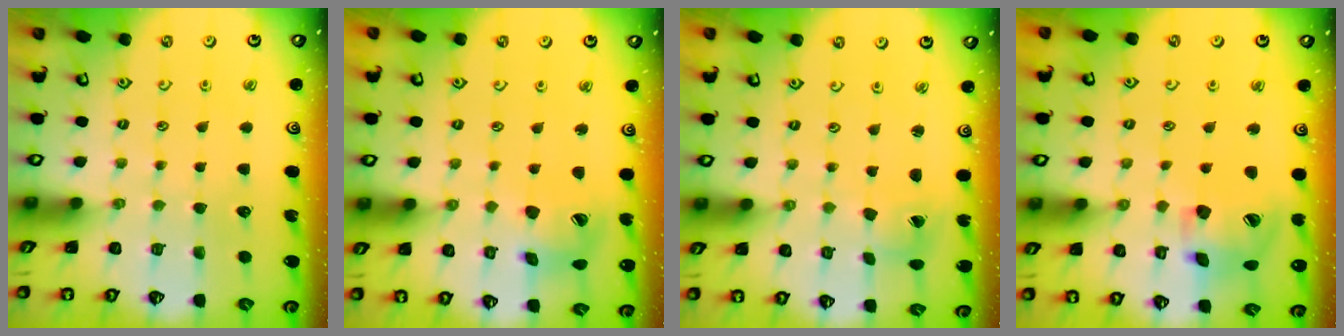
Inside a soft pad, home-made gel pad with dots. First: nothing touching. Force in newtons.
{"total": 11.9, "press": 11.8, "slide": 1.4}
{"total": 2.5, "press": 2.5, "slide": 0.3}
{"total": 14.6, "press": 14.6, "slide": 0.6}